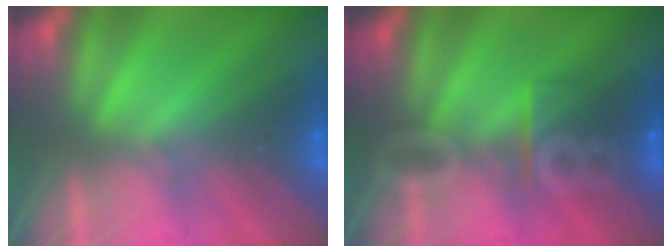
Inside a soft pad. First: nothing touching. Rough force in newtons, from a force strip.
{"total": 3.0}